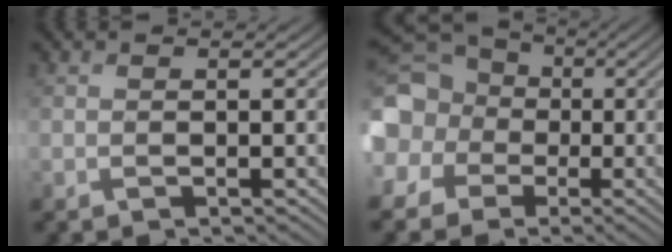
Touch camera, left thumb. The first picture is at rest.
{"total": 14.5, "force": [0.4, 13.4, 5.5], "torque": [-0.193, 0.003, -0.036]}